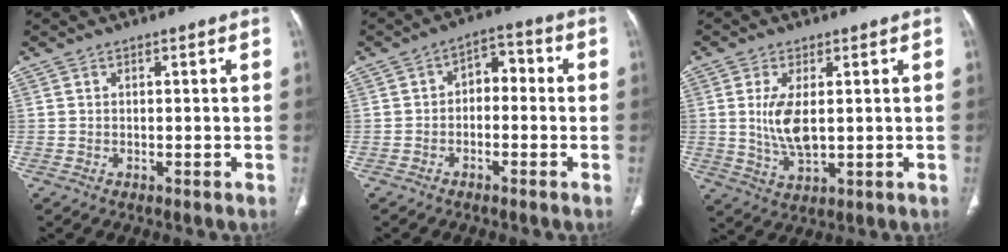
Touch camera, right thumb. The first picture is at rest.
{"total": 5.2, "force": [-0.8, 3.6, 3.7], "torque": [-0.032, 0.030, -0.026]}
{"total": 7.3, "force": [0.8, 3.2, 6.5], "torque": [-0.135, -0.014, 0.023]}